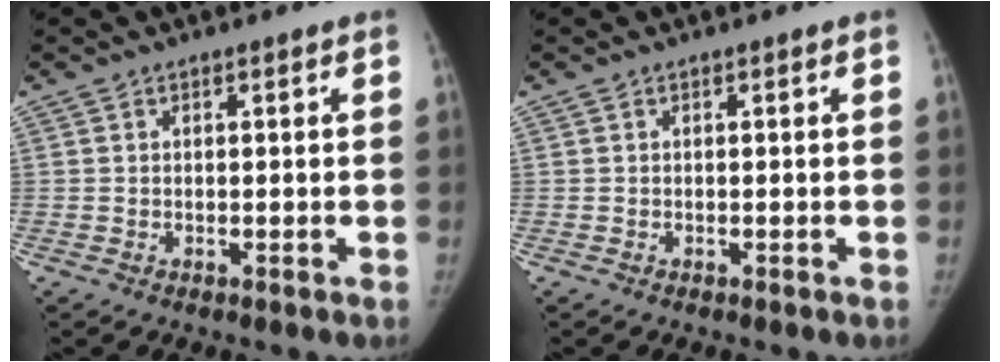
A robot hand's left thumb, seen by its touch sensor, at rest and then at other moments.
{"total": 0.0}